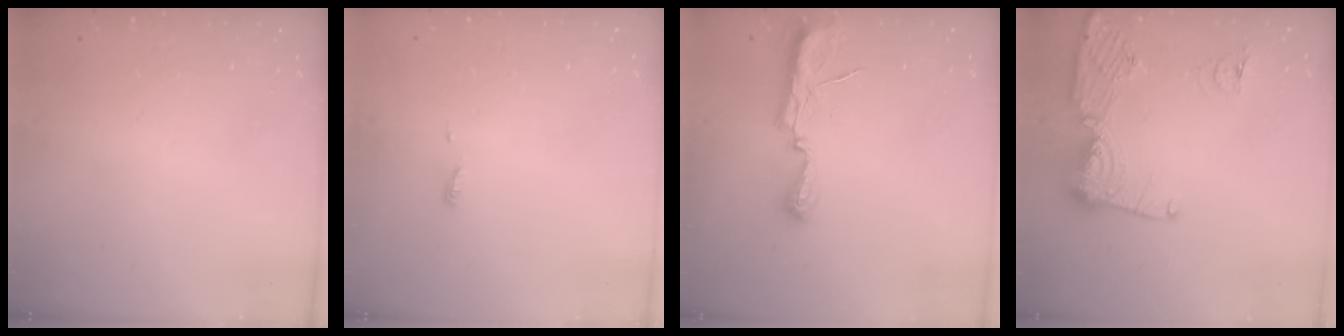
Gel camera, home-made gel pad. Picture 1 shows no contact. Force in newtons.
{"total": 3.9, "press": 3.9, "slide": 0.6}
{"total": 8.8, "press": 8.2, "slide": 3.2}
{"total": 13.9, "press": 13.8, "slide": 1.5}